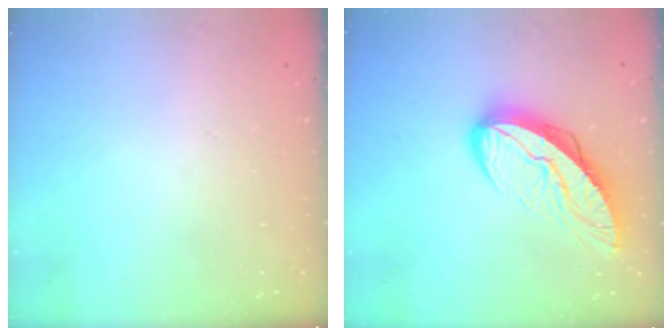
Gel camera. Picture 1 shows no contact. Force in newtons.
{"total": 12.0, "press": 11.9, "slide": 1.1}